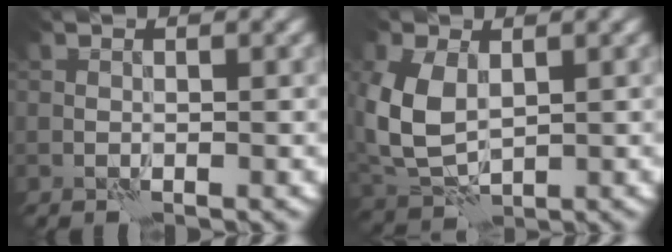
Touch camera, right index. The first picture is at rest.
{"total": 6.1, "force": [1.1, 4.0, 4.5], "torque": [-0.117, -0.001, 0.021]}